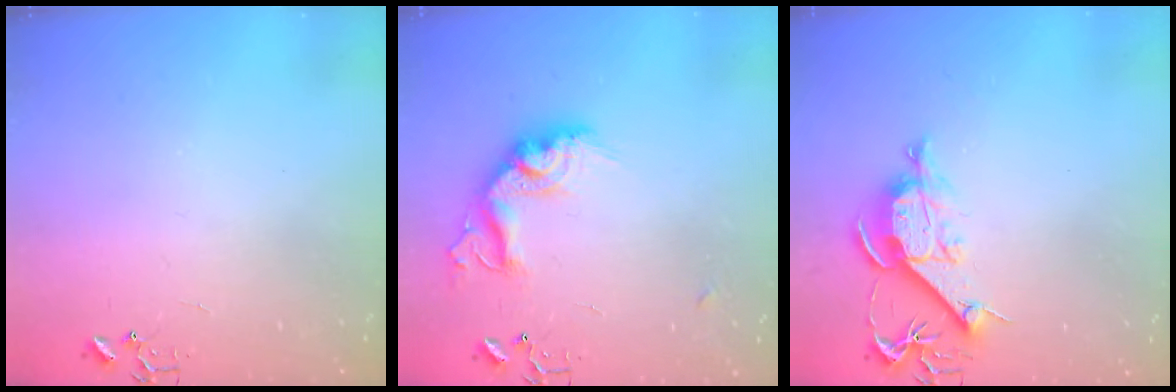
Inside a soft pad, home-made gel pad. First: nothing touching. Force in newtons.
{"total": 16.9, "press": 16.9, "slide": 1.2}
{"total": 9.9, "press": 9.9, "slide": 0.6}